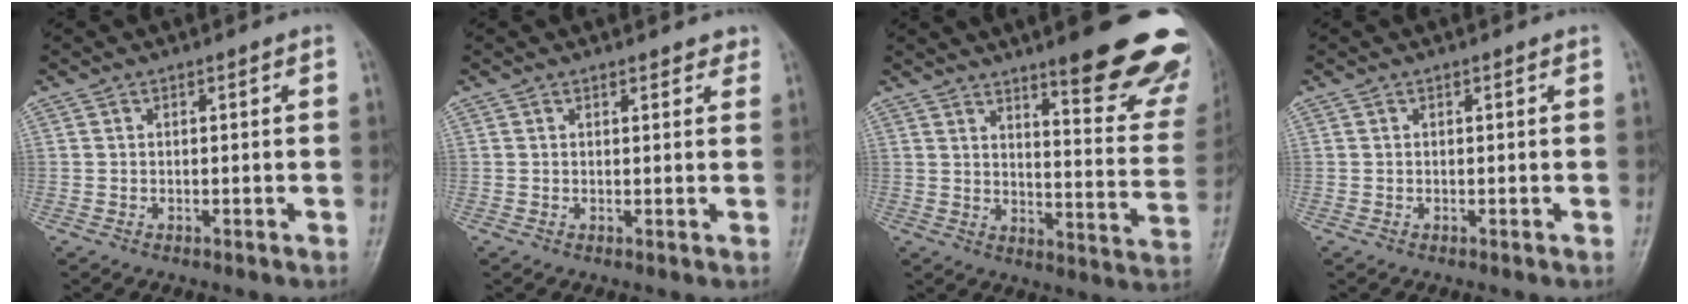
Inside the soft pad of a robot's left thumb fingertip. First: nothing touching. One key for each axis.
{"total": 2.3, "fx": 1.9, "fy": 0.9, "fz": 0.8, "tx": 0.010, "ty": -0.005, "tz": 0.017}
{"total": 22.4, "fx": 15.6, "fy": 4.8, "fz": 15.4, "tx": -0.159, "ty": -0.094, "tz": 0.198}
{"total": 0.0}